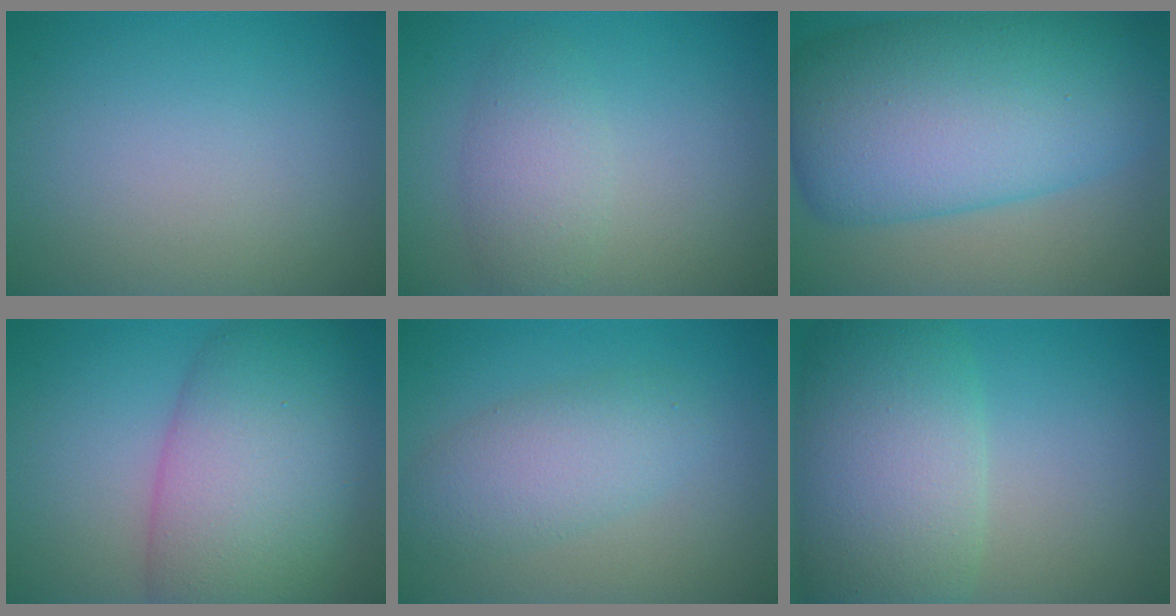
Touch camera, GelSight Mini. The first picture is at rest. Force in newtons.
{"total": 3.1, "press": 3.1, "slide": 0.2}
{"total": 14.1, "press": 14.1, "slide": 0.1}
{"total": 11.1, "press": 11.1, "slide": 0.5}
{"total": 4.0, "press": 4.0, "slide": 0.1}
{"total": 9.6, "press": 9.6, "slide": 0.7}